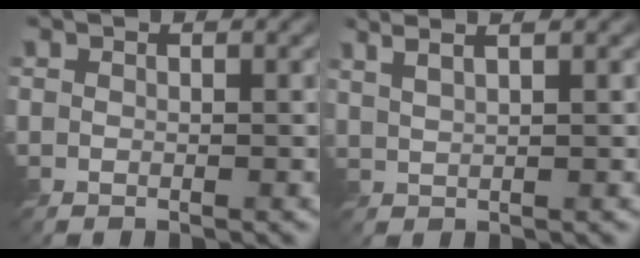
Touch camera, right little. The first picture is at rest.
{"total": 4.3, "force": [2.8, 1.6, 2.8], "torque": [-0.029, 0.025, 0.023]}